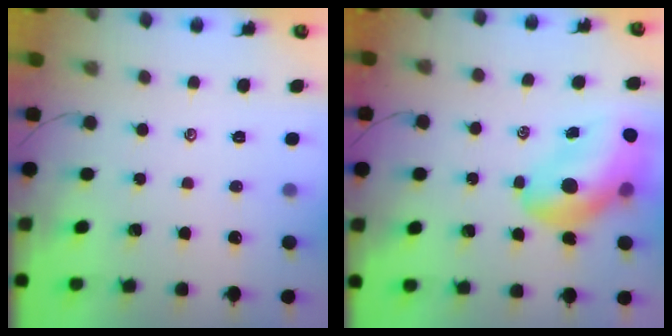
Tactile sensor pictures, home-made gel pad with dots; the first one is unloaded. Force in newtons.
{"total": 15.7, "press": 15.0, "slide": 4.5}